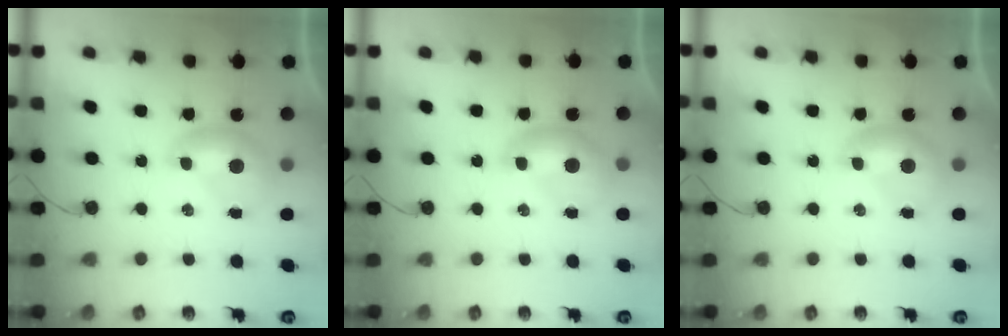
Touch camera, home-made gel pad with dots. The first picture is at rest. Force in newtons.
{"total": 1.5, "press": 1.4, "slide": 0.6}
{"total": 0.0}